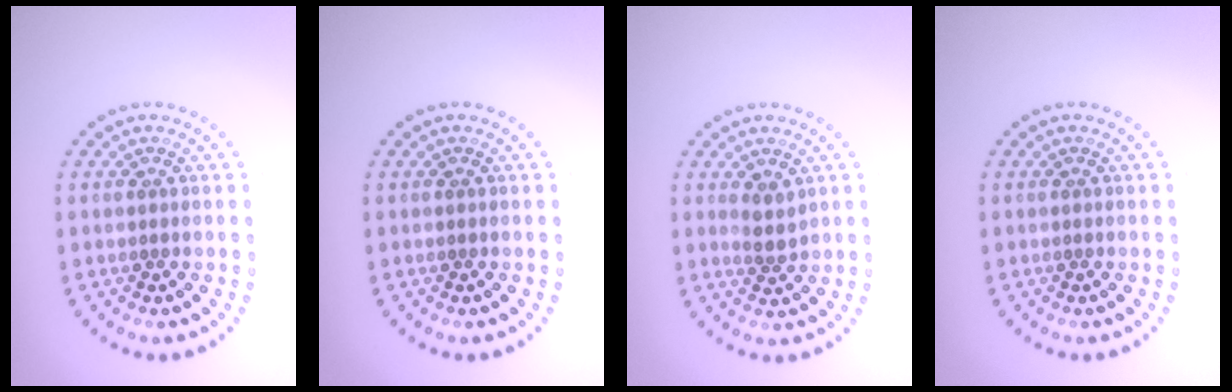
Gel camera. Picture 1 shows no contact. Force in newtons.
{"total": 0.0}
{"total": 1.7, "press": 1.4, "slide": 1.0}
{"total": 0.0}